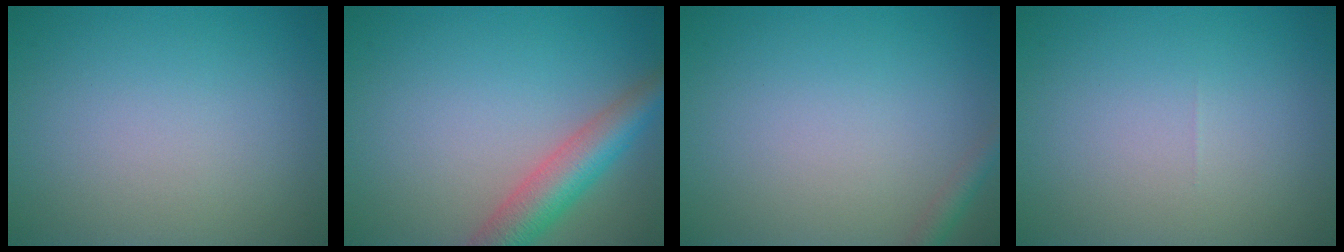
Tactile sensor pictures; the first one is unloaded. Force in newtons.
{"total": 5.2, "press": 5.2, "slide": 0.3}
{"total": 1.4, "press": 1.3, "slide": 0.1}
{"total": 0.0}